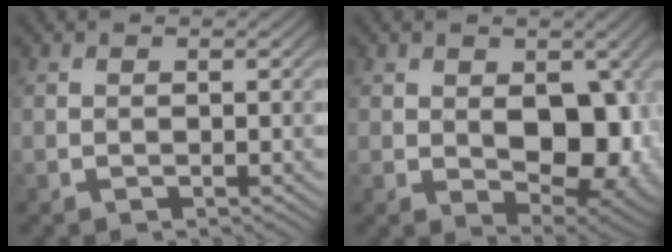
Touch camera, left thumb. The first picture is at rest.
{"total": 11.6, "force": [-0.2, 7.2, 9.1], "torque": [-0.136, -0.014, 0.004]}